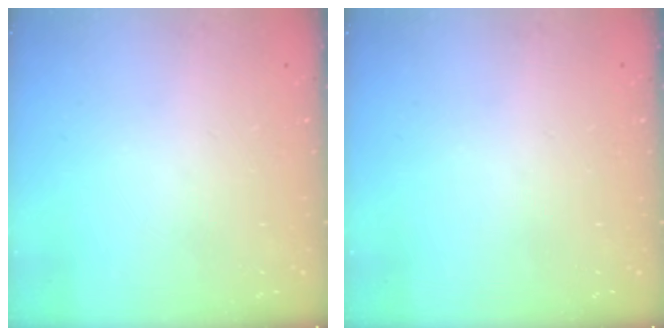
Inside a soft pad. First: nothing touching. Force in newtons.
{"total": 0.0}